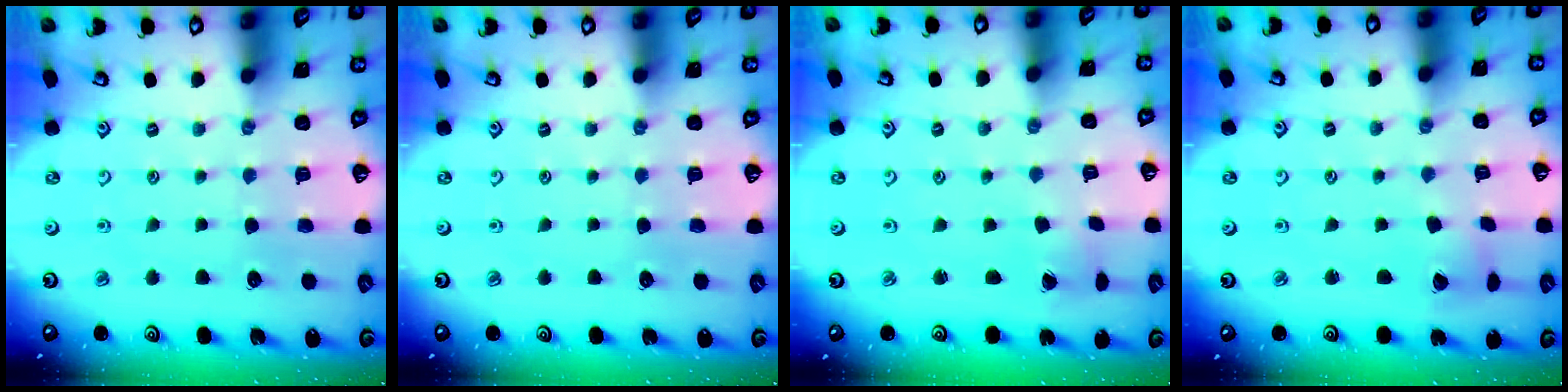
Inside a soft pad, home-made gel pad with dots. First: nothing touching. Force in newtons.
{"total": 0.0}
{"total": 0.6, "press": 0.5, "slide": 0.2}
{"total": 3.3, "press": 3.3, "slide": 0.3}